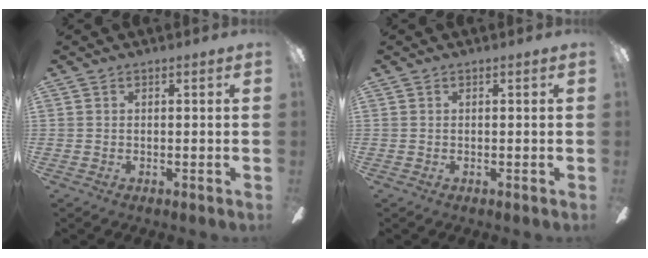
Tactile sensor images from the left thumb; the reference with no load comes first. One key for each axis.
{"total": 0.0}